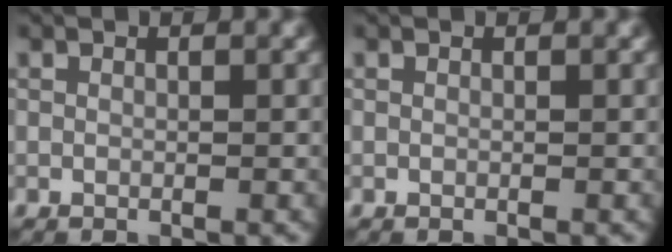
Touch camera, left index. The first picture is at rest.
{"total": 0.0}